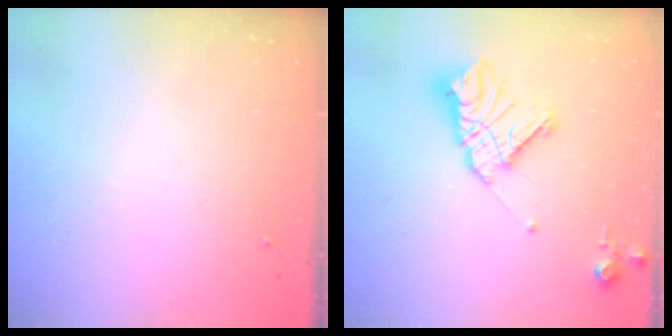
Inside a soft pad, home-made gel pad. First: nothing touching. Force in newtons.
{"total": 14.7, "press": 14.6, "slide": 1.4}